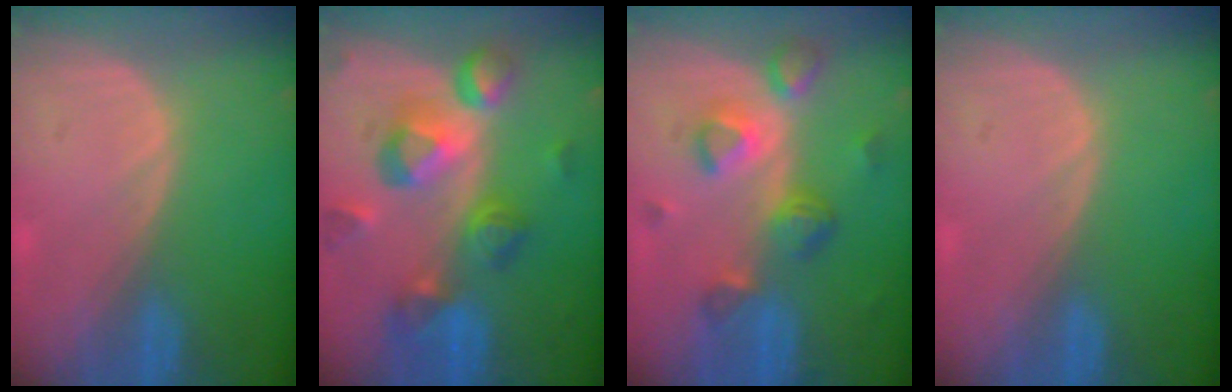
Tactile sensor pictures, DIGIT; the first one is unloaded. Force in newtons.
{"total": 10.4, "press": 9.3, "slide": 4.7}
{"total": 7.8, "press": 6.9, "slide": 3.6}
{"total": 0.0}